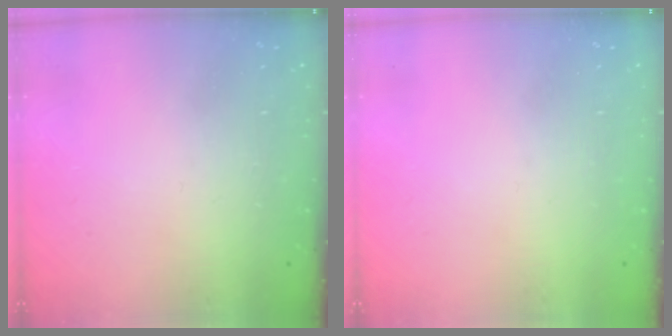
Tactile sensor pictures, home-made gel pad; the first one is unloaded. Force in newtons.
{"total": 0.0}